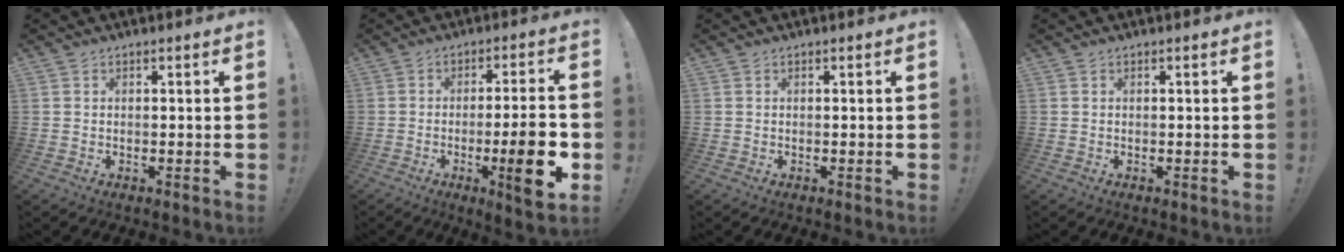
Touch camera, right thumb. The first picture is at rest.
{"total": 13.1, "force": [-3.4, 2.1, 12.5], "torque": [-0.164, 0.004, -0.049]}
{"total": 0.0}
{"total": 0.0}